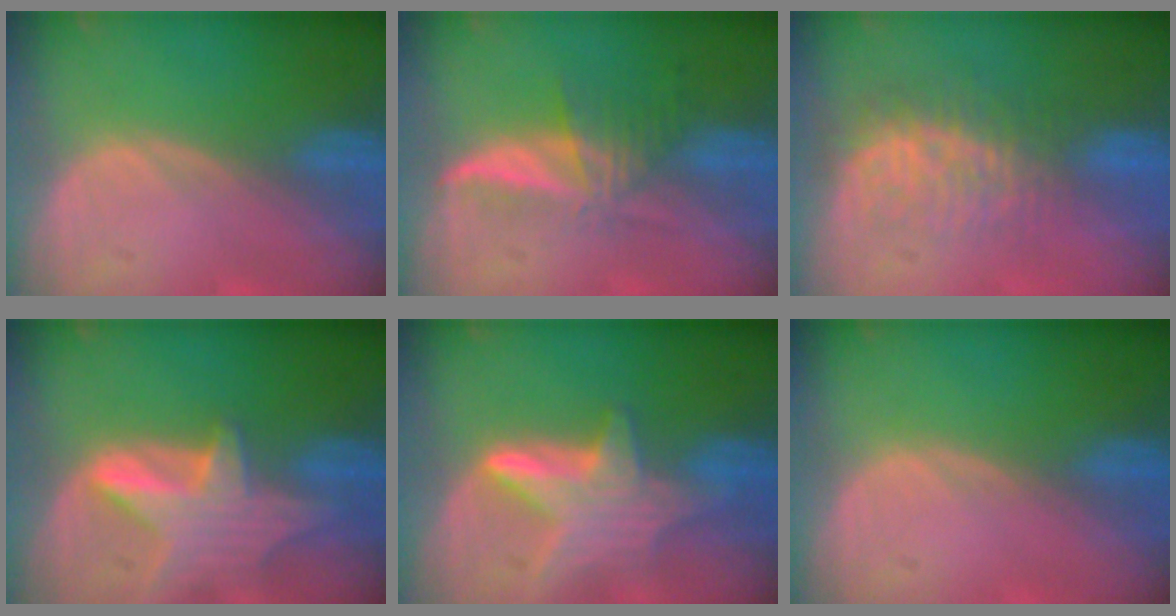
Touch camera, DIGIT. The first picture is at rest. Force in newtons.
{"total": 6.0, "press": 5.3, "slide": 2.8}
{"total": 8.6, "press": 7.4, "slide": 4.3}
{"total": 7.4, "press": 6.9, "slide": 2.5}
{"total": 7.1, "press": 7.1, "slide": 0.3}
{"total": 0.0}